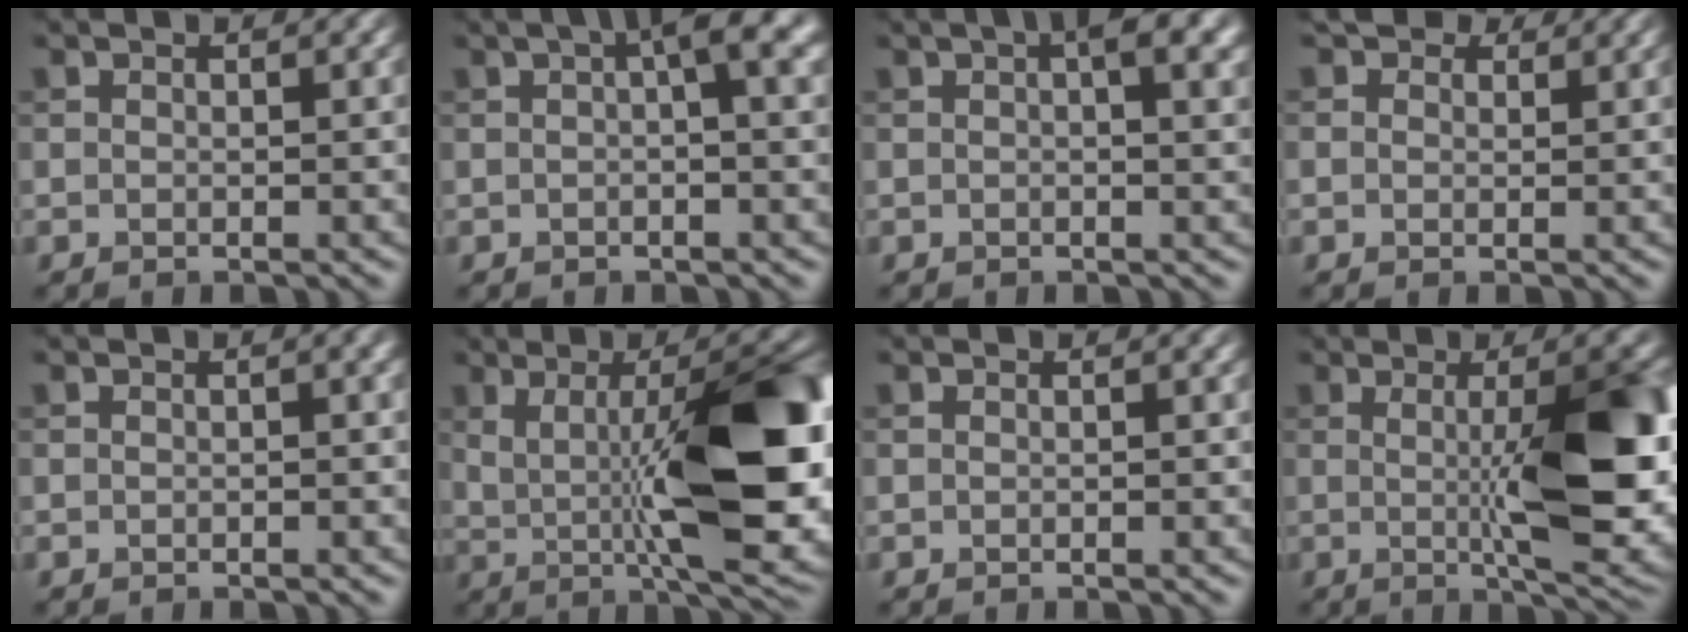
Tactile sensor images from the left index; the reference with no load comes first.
{"total": 4.8, "force": [1.5, 1.0, 4.5], "torque": [-0.062, 0.011, 0.013]}
{"total": 4.5, "force": [1.7, 1.4, 3.9], "torque": [-0.053, 0.007, 0.019]}
{"total": 3.3, "force": [2.0, 2.1, 1.4], "torque": [-0.033, -0.001, 0.020]}
{"total": 0.8, "force": [-0.3, 0.1, 0.8], "torque": [-0.015, 0.002, -0.006]}
{"total": 13.6, "force": [0.4, 4.3, 12.9], "torque": [-0.168, -0.005, 0.009]}
{"total": 0.0}
{"total": 11.3, "force": [-0.1, 2.7, 11.0], "torque": [-0.132, -0.010, 0.006]}